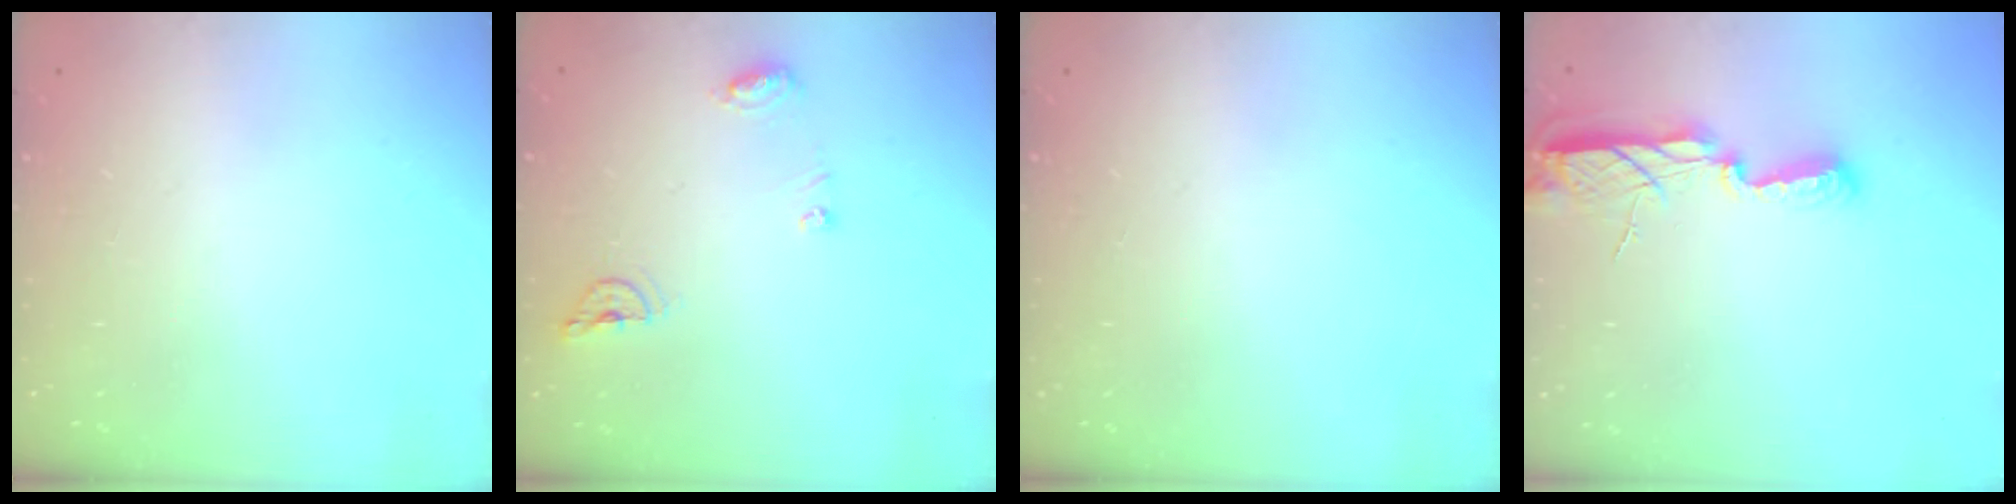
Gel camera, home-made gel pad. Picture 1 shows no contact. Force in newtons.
{"total": 7.4, "press": 7.4, "slide": 0.5}
{"total": 0.0}
{"total": 9.3, "press": 8.3, "slide": 4.1}